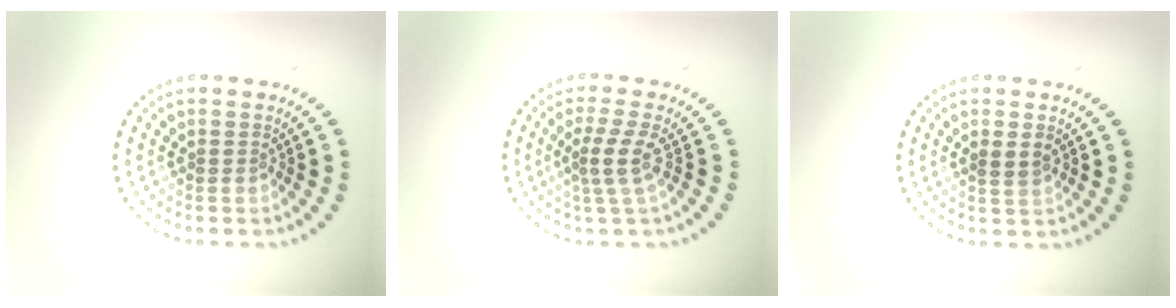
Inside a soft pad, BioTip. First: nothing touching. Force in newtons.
{"total": 2.6, "press": 1.8, "slide": 1.9}
{"total": 1.1, "press": 1.1, "slide": 0.3}